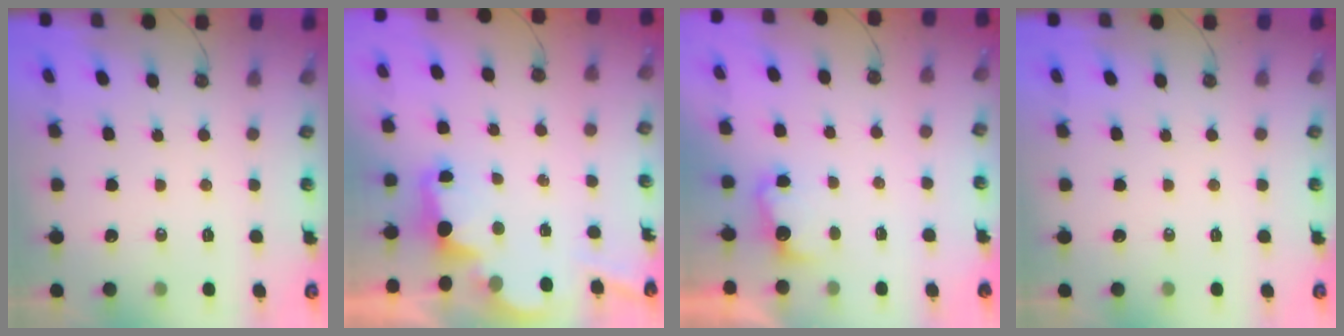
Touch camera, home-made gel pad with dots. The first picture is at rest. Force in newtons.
{"total": 2.7, "press": 2.6, "slide": 0.8}
{"total": 3.9, "press": 3.7, "slide": 1.1}
{"total": 0.0}